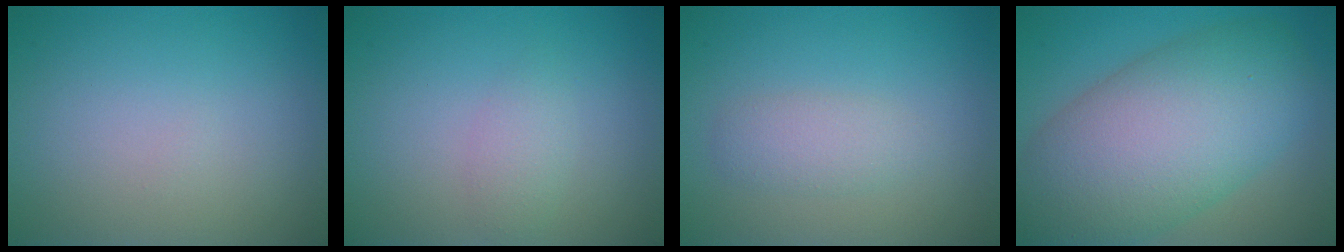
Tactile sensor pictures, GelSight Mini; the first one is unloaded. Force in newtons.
{"total": 1.5, "press": 1.5, "slide": 0.0}
{"total": 2.1, "press": 2.1, "slide": 0.0}
{"total": 11.8, "press": 11.8, "slide": 0.7}